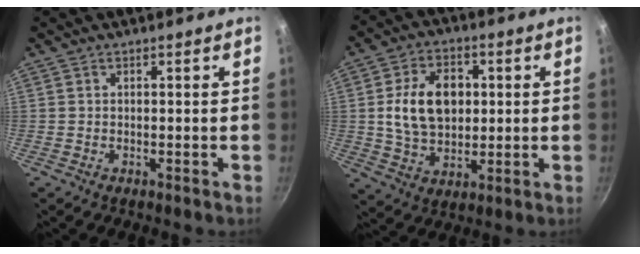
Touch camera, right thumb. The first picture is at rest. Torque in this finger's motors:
{"motor_torque": [0.02, 0.14, 0.71, -0.07, 0.27]}